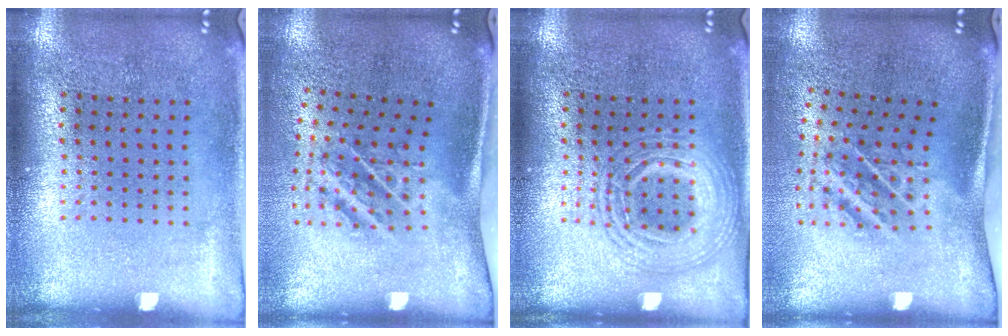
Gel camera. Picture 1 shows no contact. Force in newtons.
{"total": 2.0, "press": 1.2, "slide": 1.6}
{"total": 2.5, "press": 2.4, "slide": 0.2}
{"total": 2.0, "press": 1.2, "slide": 1.6}